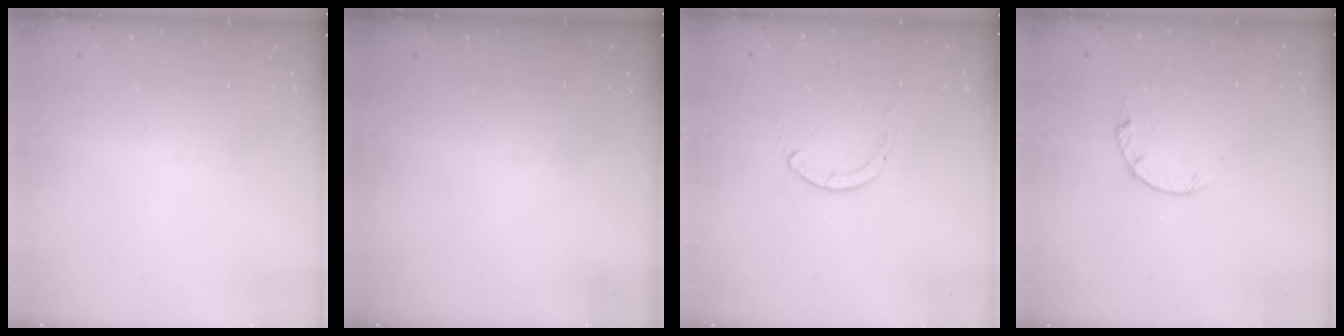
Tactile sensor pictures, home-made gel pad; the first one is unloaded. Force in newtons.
{"total": 0.0}
{"total": 0.0}
{"total": 2.2, "press": 2.1, "slide": 0.4}